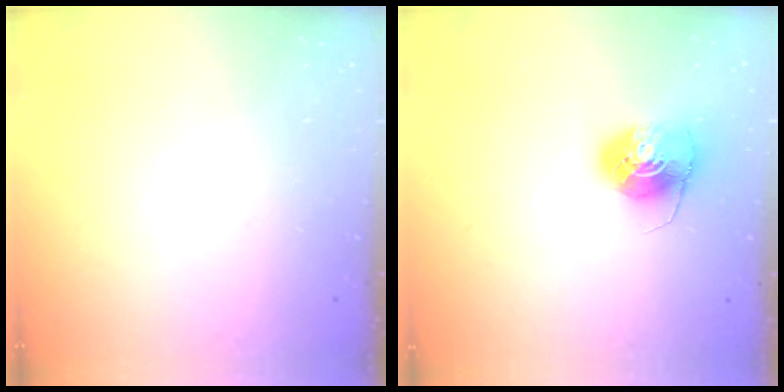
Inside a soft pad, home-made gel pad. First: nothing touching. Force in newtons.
{"total": 8.1, "press": 8.1, "slide": 0.5}